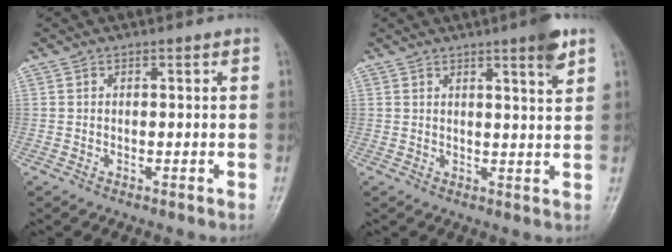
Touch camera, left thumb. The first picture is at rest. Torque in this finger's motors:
{"motor_torque": [1.91, 1.14, 0.67, -0.21, 0.03]}